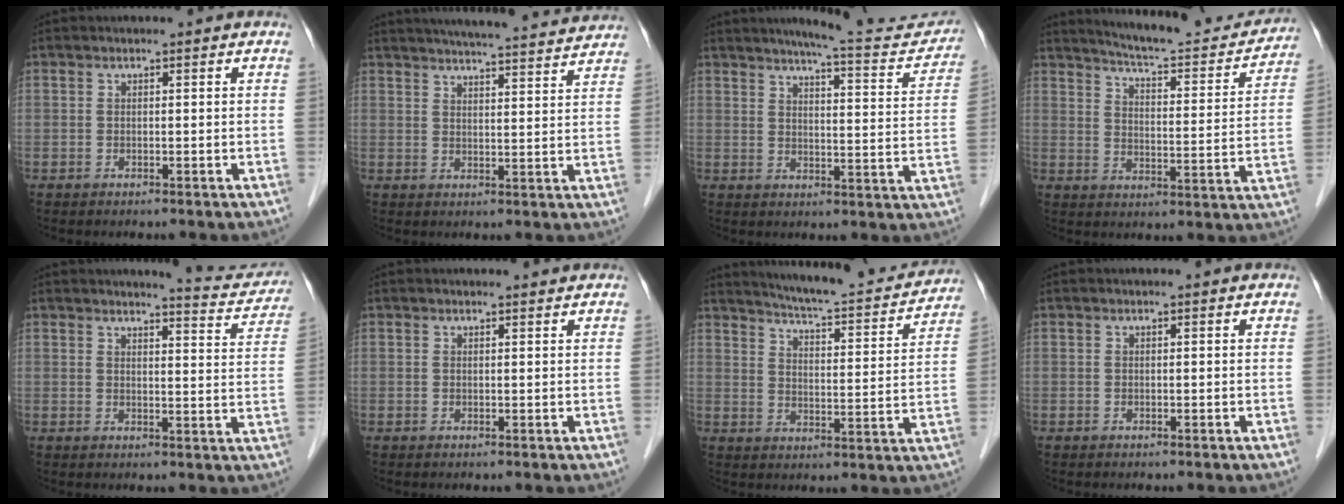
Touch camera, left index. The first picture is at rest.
{"total": 18.3, "force": [17.0, 1.3, 6.4], "torque": [-0.094, 0.006, 0.217]}
{"total": 13.7, "force": [12.8, 1.2, 4.6], "torque": [-0.055, -0.030, 0.149]}
{"total": 17.4, "force": [16.3, 2.5, 5.6], "torque": [-0.075, -0.029, 0.210]}
{"total": 8.0, "force": [7.8, 0.7, 1.3], "torque": [-0.009, -0.029, 0.076]}
{"total": 1.0, "force": [1.0, -0.1, 0.0], "torque": [-0.007, -0.005, 0.012]}
{"total": 17.5, "force": [16.3, 2.3, 6.0], "torque": [-0.086, -0.022, 0.211]}
{"total": 0.0}